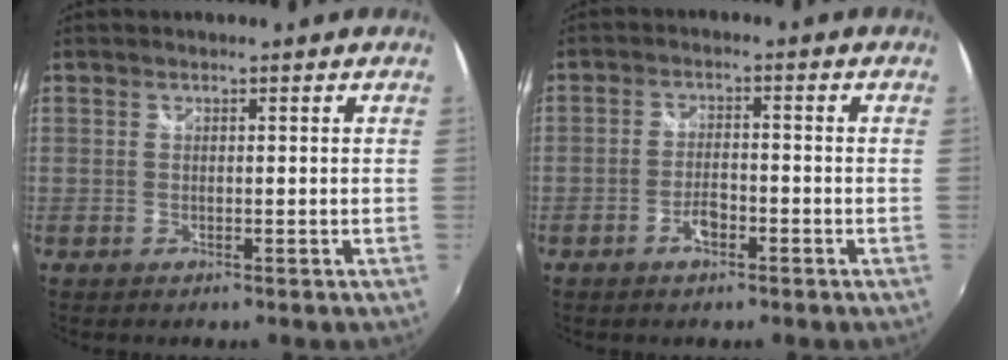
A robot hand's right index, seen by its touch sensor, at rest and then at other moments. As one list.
[{"total": 3.7, "force": [-2.2, 1.5, 2.5], "torque": [-0.058, 0.003, -0.039]}]